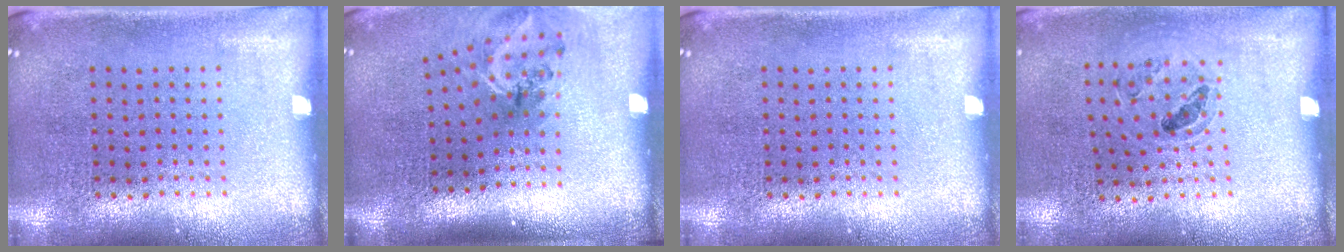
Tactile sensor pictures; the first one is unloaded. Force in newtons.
{"total": 1.4, "press": 1.1, "slide": 0.9}
{"total": 0.0}
{"total": 0.9, "press": 0.9, "slide": 0.3}